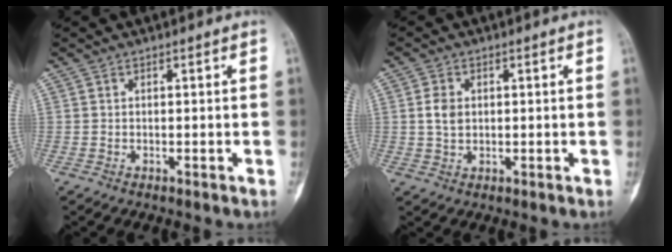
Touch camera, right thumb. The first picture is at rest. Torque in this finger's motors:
{"motor_torque": [-0.21, 0.22, 0.35, -0.04, 0.11]}